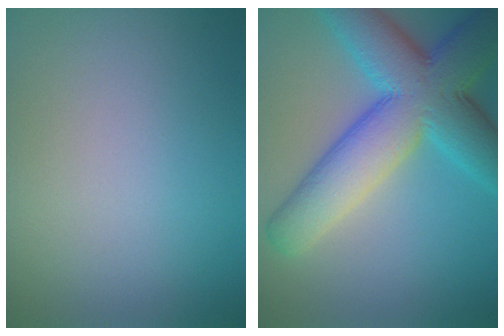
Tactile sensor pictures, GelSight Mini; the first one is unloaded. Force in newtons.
{"total": 11.3, "press": 11.3, "slide": 0.2}